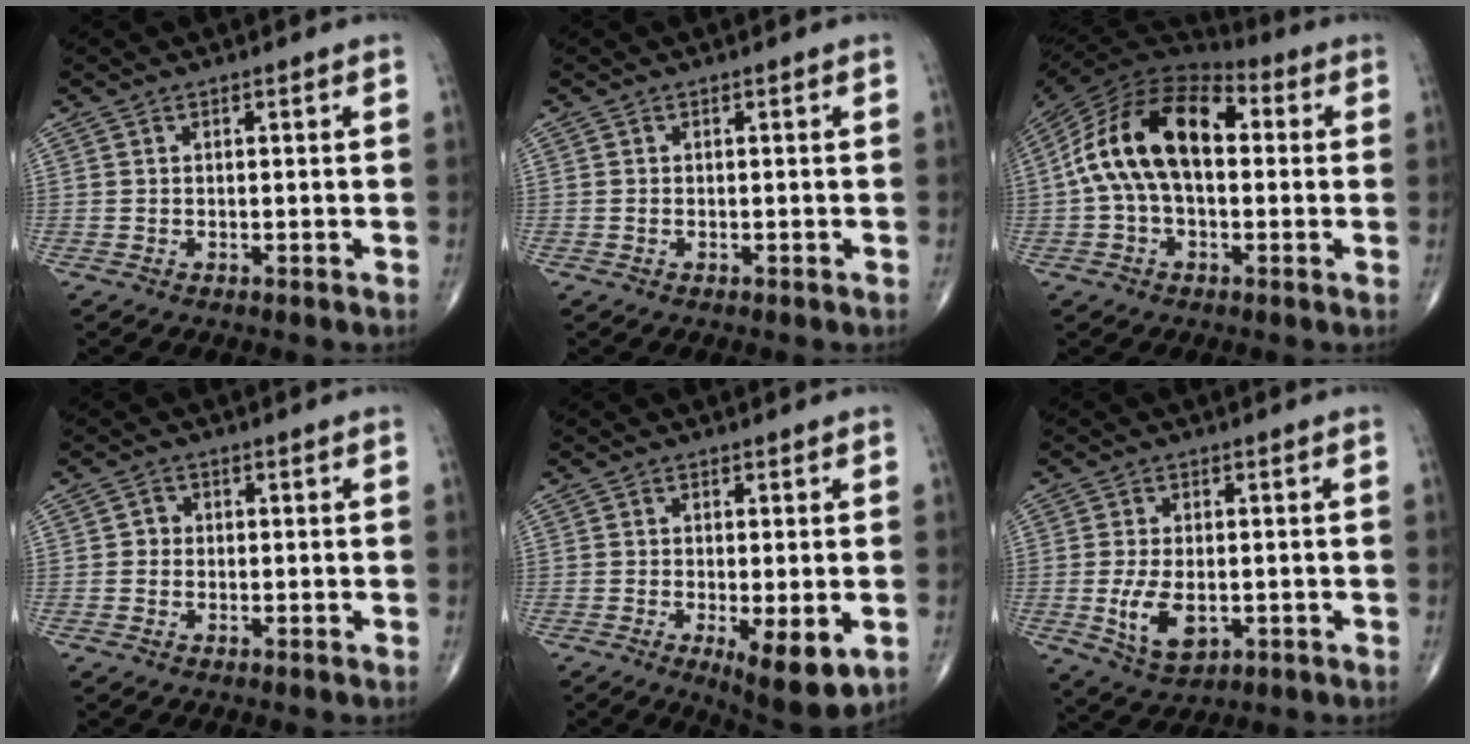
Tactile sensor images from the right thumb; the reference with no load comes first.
{"total": 0.0}
{"total": 18.3, "force": [1.7, 10.6, 14.8], "torque": [-0.269, 0.045, 0.020]}
{"total": 1.5, "force": [-0.2, 1.3, 0.5], "torque": [0.003, 0.005, -0.009]}
{"total": 9.2, "force": [-2.8, 2.9, 8.3], "torque": [-0.120, -0.020, -0.038]}
{"total": 8.0, "force": [-1.6, 4.4, 6.4], "torque": [-0.117, -0.011, -0.019]}